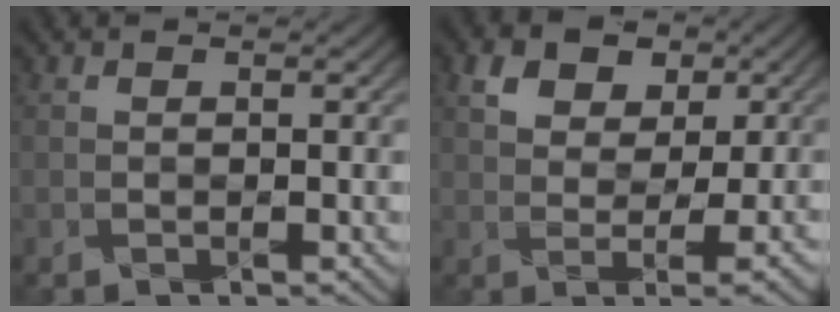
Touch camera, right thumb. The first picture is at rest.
{"total": 5.9, "force": [2.0, 3.3, 4.4], "torque": [-0.072, 0.010, 0.031]}